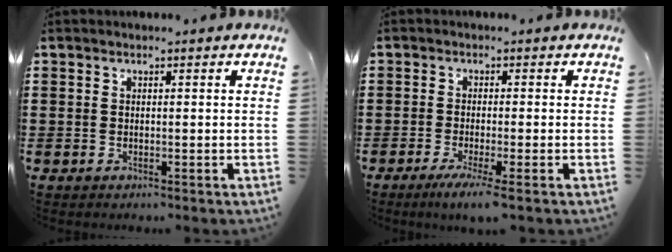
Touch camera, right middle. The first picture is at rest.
{"total": 2.9, "force": [-1.9, -0.4, 2.2], "torque": [-0.044, -0.014, -0.032]}